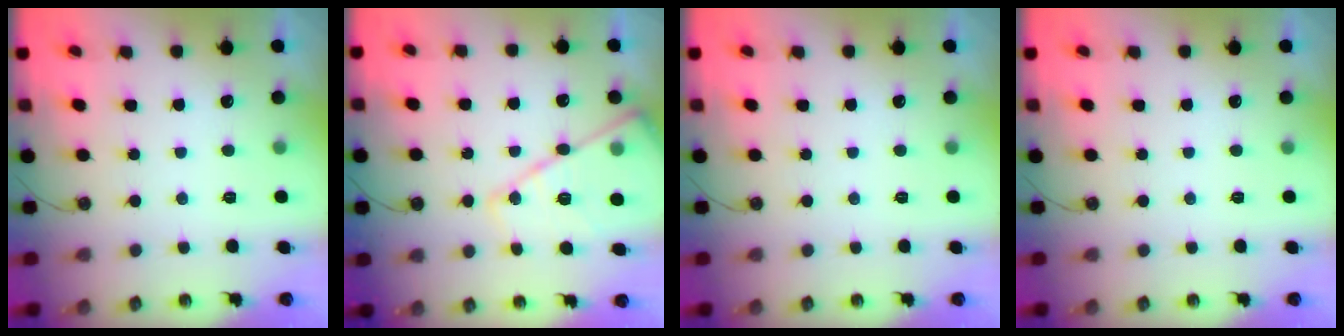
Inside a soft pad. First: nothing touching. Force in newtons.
{"total": 16.1, "press": 16.1, "slide": 0.8}
{"total": 0.0}
{"total": 0.0}